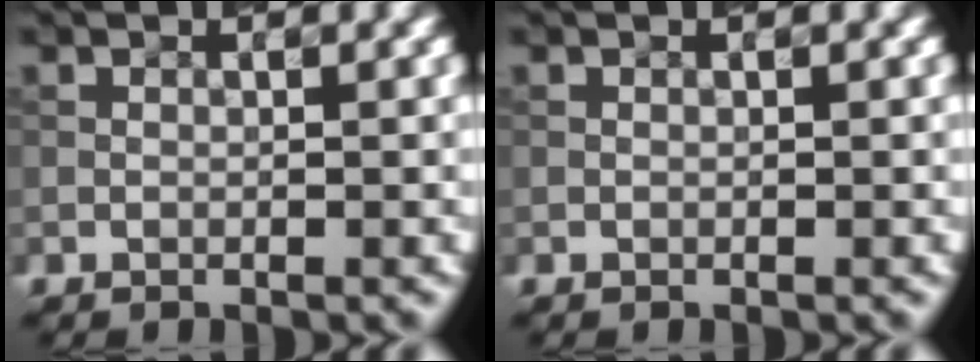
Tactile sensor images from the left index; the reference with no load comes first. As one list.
[{"total": 0.0}]